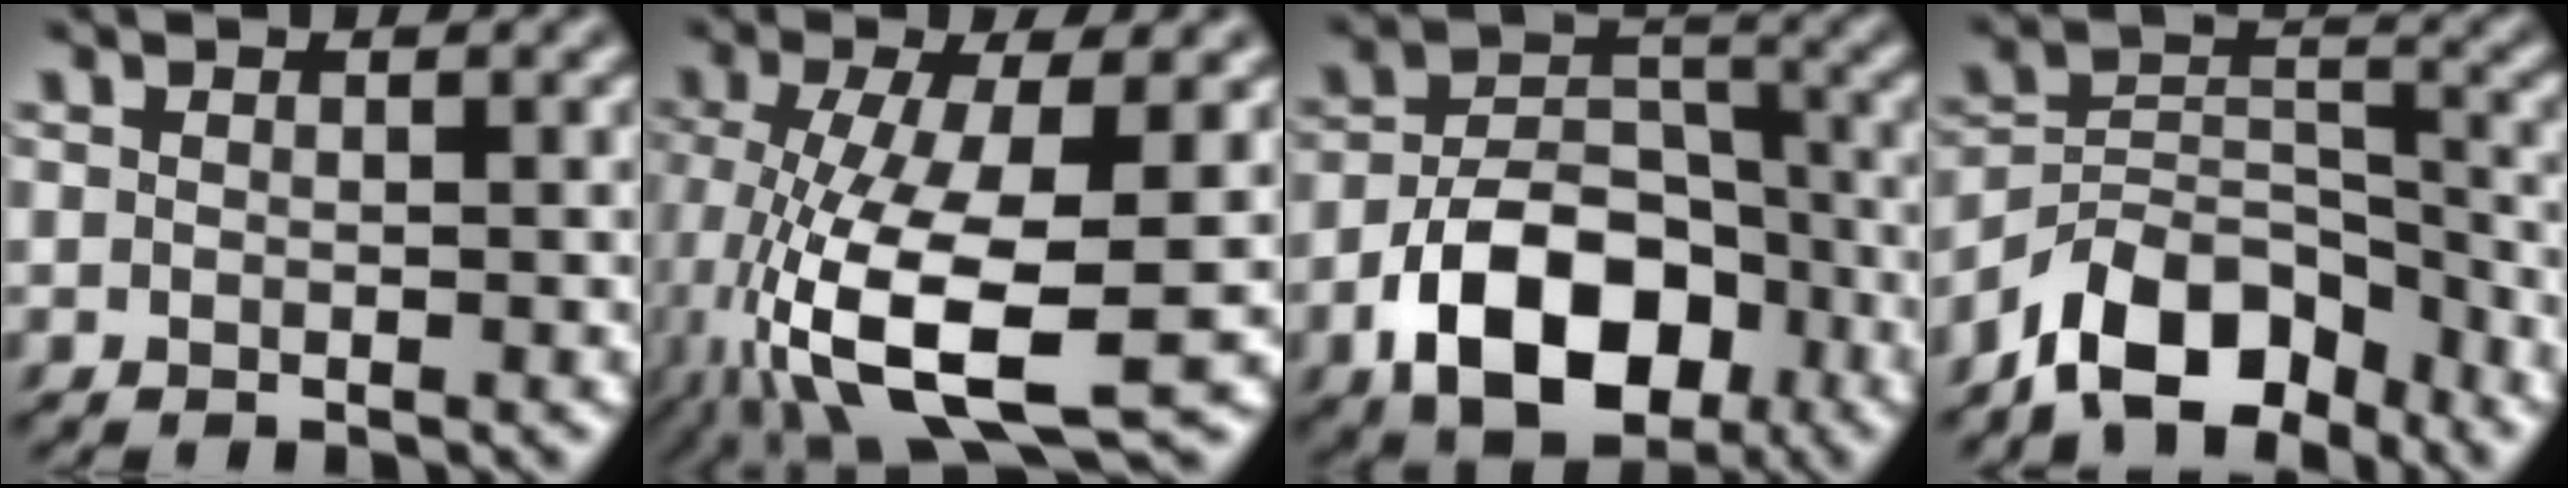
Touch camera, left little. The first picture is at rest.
{"total": 10.8, "force": [-4.2, 3.2, 9.5], "torque": [-0.199, -0.020, -0.074]}
{"total": 10.2, "force": [-4.7, 6.3, 6.5], "torque": [-0.117, -0.002, -0.079]}
{"total": 8.5, "force": [-6.5, 4.1, 3.7], "torque": [-0.053, 0.005, -0.129]}